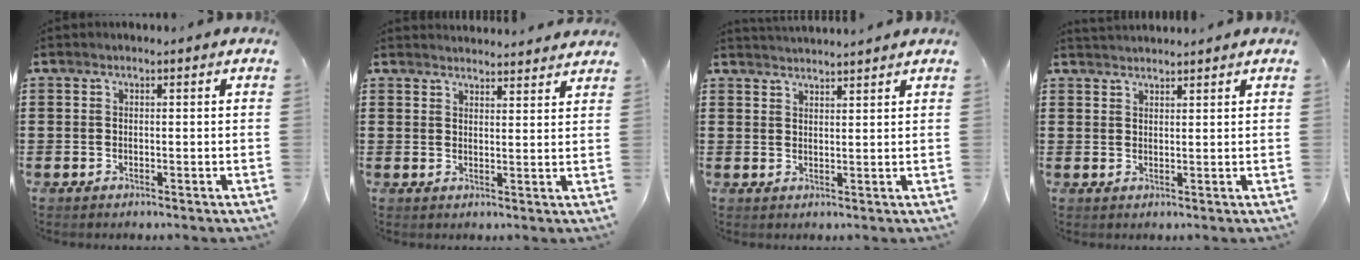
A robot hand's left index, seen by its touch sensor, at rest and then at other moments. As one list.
[{"total": 2.7, "force": [2.7, -0.2, -0.1], "torque": [-0.004, -0.010, 0.052]}, {"total": 2.3, "force": [2.3, -0.3, -0.1], "torque": [-0.004, -0.006, 0.045]}, {"total": 1.8, "force": [1.8, 0.0, 0.1], "torque": [-0.006, 0.003, 0.035]}]